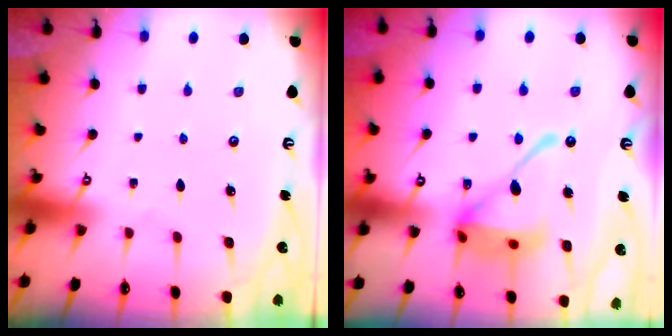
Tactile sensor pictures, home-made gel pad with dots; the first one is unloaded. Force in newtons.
{"total": 18.4, "press": 18.3, "slide": 1.9}